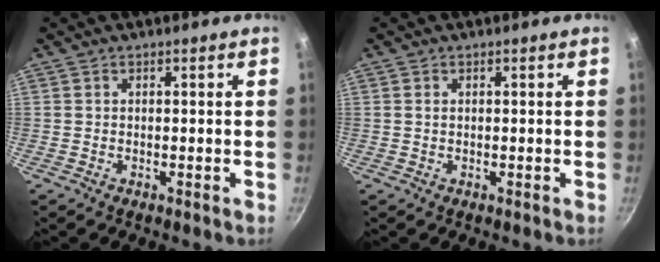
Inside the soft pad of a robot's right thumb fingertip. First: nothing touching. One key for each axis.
{"total": 1.2, "fx": 0.3, "fy": 0.6, "fz": 1.0, "tx": -0.020, "ty": 0.000, "tz": 0.005}